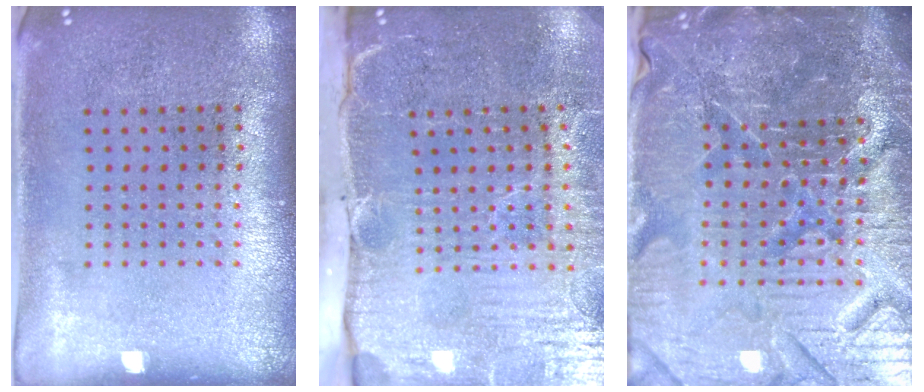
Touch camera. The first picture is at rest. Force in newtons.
{"total": 5.4, "press": 4.6, "slide": 2.9}
{"total": 6.7, "press": 6.0, "slide": 2.9}